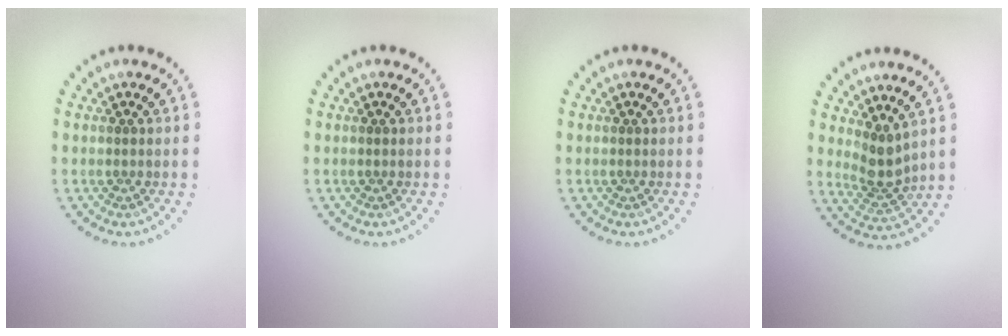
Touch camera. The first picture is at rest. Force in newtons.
{"total": 0.0}
{"total": 0.0}
{"total": 2.8, "press": 2.1, "slide": 1.8}